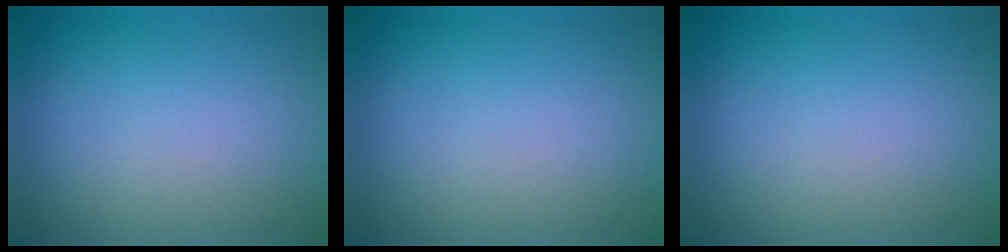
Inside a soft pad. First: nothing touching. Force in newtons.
{"total": 0.0}
{"total": 0.0}